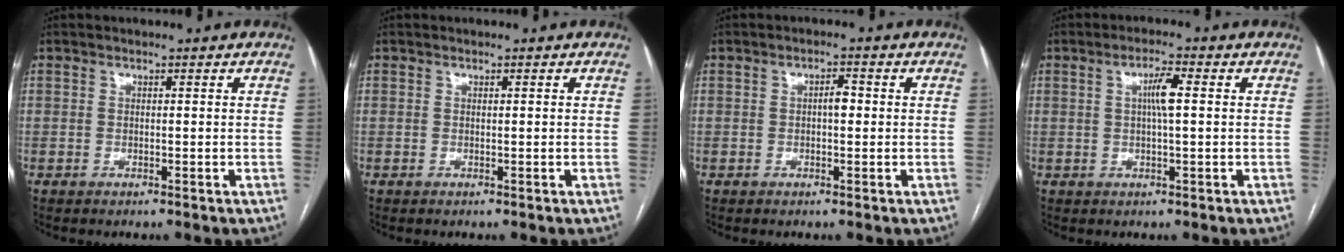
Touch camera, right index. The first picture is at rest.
{"total": 0.0}
{"total": 2.0, "force": [0.0, 0.8, 1.8], "torque": [-0.027, 0.005, -0.001]}
{"total": 3.8, "force": [0.6, 0.3, 3.7], "torque": [-0.068, 0.004, 0.010]}